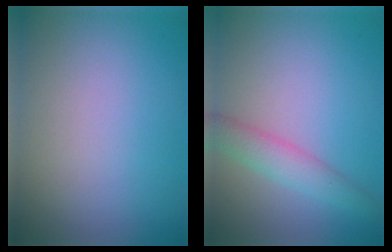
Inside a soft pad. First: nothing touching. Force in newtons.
{"total": 2.7, "press": 2.7, "slide": 0.2}